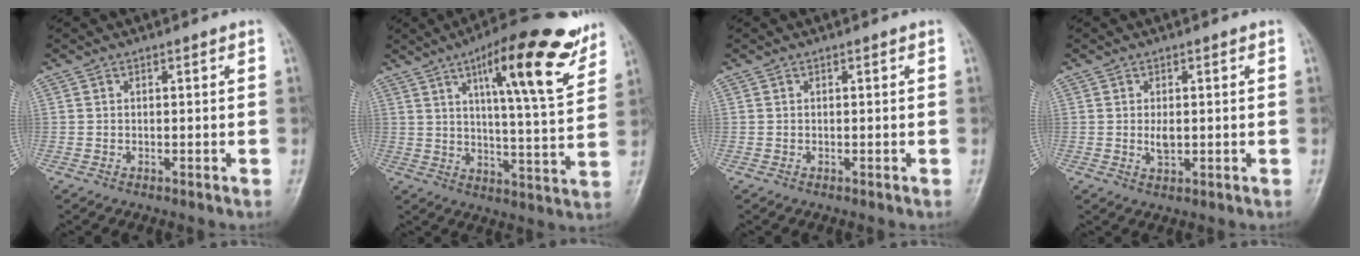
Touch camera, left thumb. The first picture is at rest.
{"total": 18.7, "force": [10.5, 4.3, 14.8], "torque": [-0.191, -0.046, 0.157]}
{"total": 0.0}
{"total": 2.6, "force": [0.1, 1.5, 2.1], "torque": [-0.032, -0.005, 0.002]}